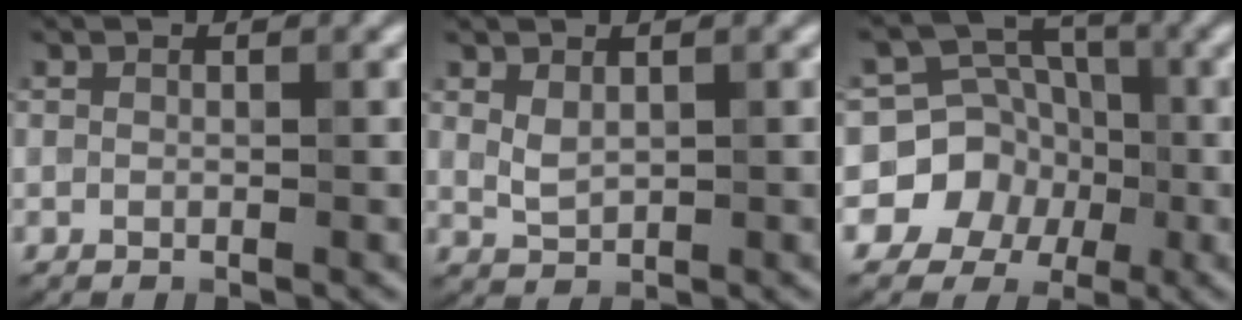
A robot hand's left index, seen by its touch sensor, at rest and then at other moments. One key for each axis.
{"total": 1.6, "fx": 0.7, "fy": 0.9, "fz": 1.1, "tx": -0.024, "ty": -0.002, "tz": 0.021}
{"total": 7.1, "fx": -2.3, "fy": 6.6, "fz": 1.2, "tx": 0.008, "ty": 0.012, "tz": -0.059}